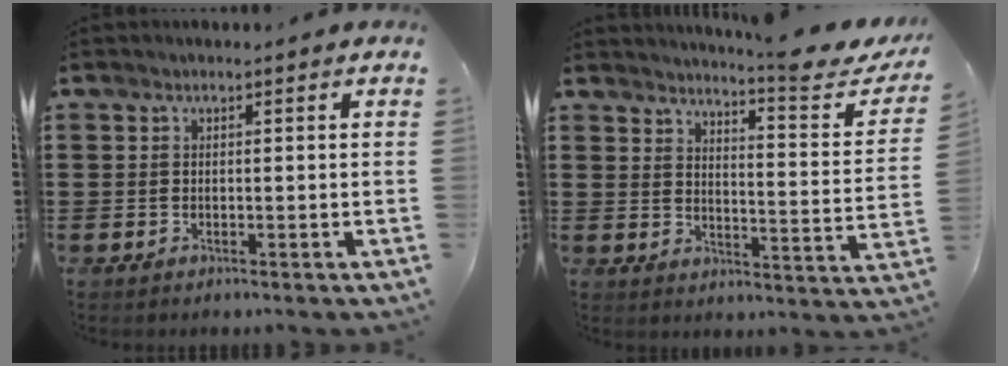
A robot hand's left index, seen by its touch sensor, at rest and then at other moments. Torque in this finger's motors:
{"motor_torque": [2.14, 0.00, 0.14, 0.03]}